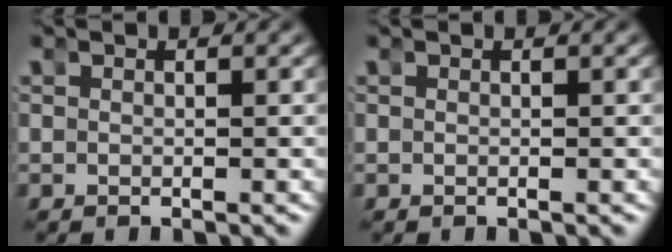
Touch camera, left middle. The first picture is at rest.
{"total": 0.0}